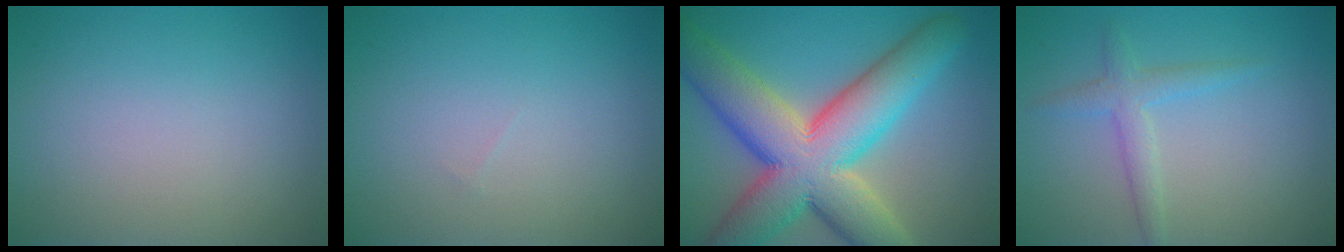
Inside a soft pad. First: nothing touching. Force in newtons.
{"total": 0.0}
{"total": 13.6, "press": 13.6, "slide": 0.5}
{"total": 2.3, "press": 2.3, "slide": 0.1}